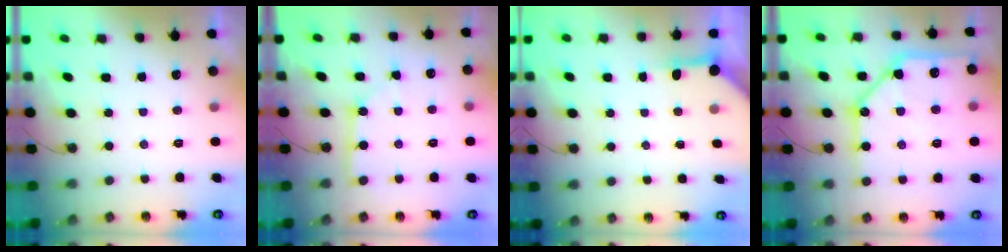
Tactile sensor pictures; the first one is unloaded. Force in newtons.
{"total": 2.9, "press": 2.9, "slide": 0.1}
{"total": 3.9, "press": 3.9, "slide": 0.4}
{"total": 19.5, "press": 19.4, "slide": 2.2}